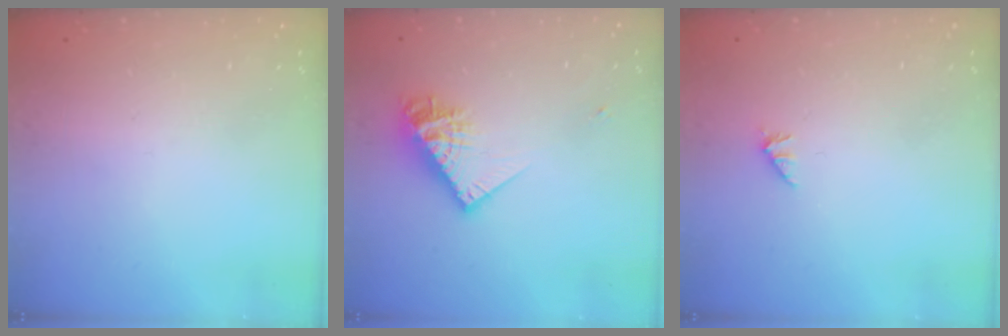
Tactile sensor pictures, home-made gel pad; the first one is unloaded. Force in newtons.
{"total": 11.5, "press": 11.5, "slide": 0.8}
{"total": 0.0}